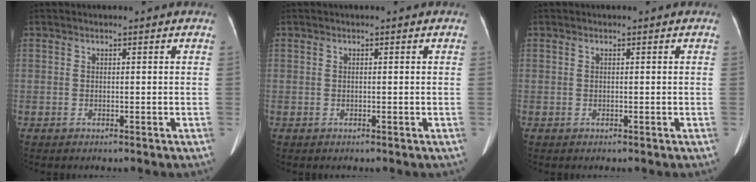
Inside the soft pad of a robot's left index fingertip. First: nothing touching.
{"total": 0.0}
{"total": 0.0}